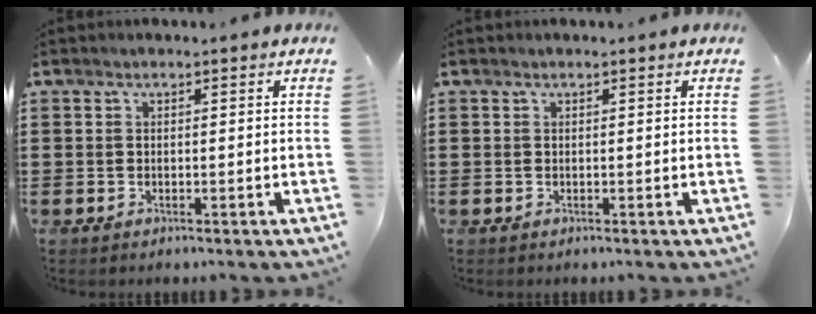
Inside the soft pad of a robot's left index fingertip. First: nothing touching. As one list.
[{"total": 0.0}]